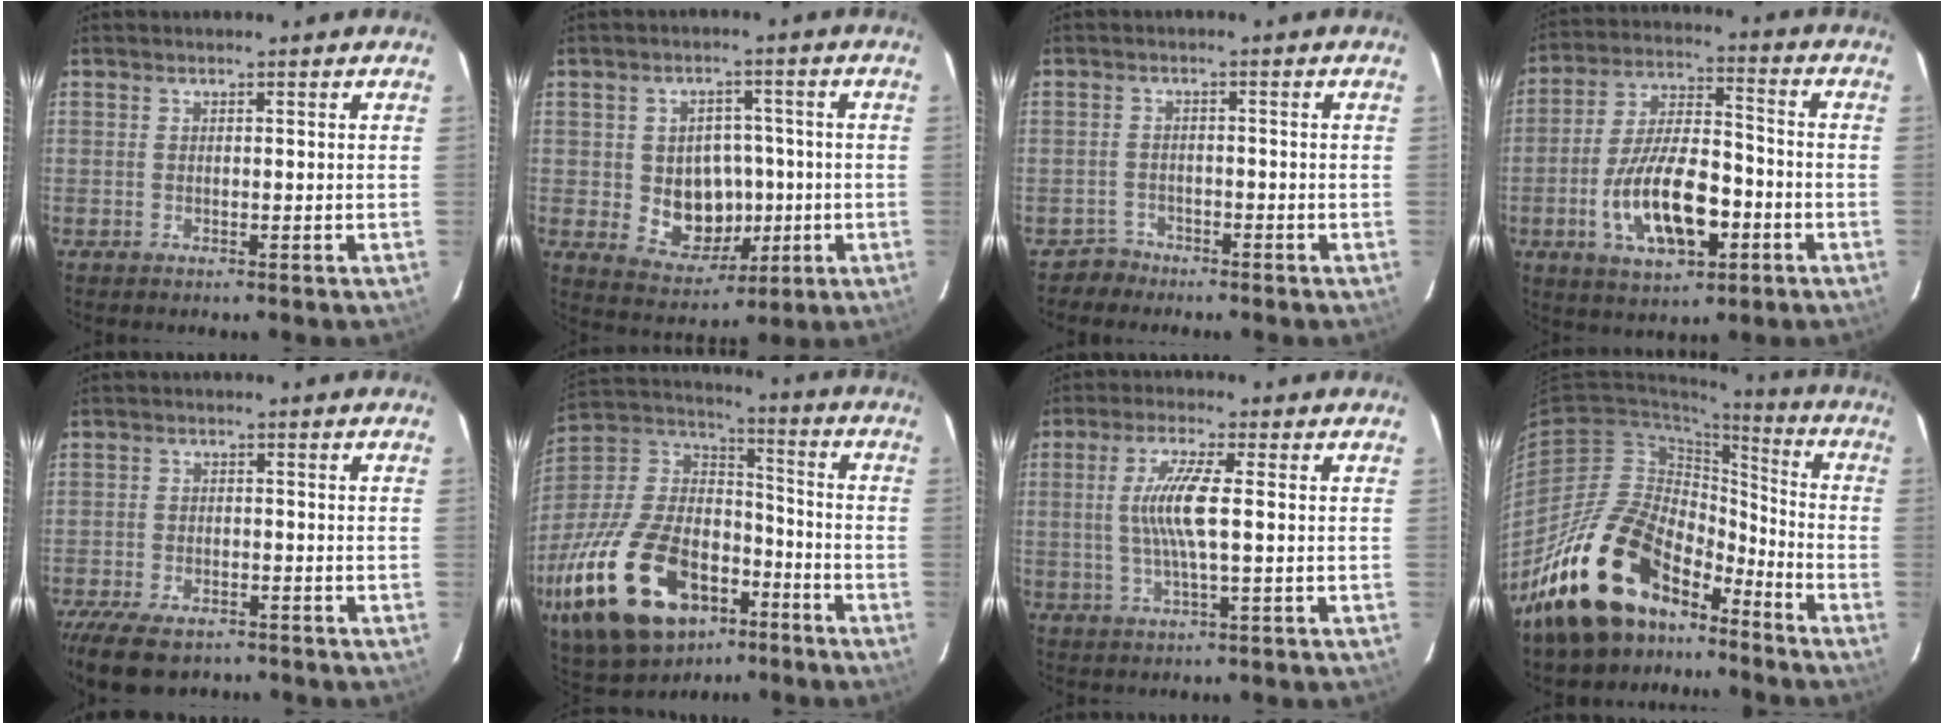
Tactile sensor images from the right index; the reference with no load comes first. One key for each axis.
{"total": 9.5, "fx": -1.1, "fy": 8.2, "fz": 4.6, "tx": -0.096, "ty": 0.005, "tz": 0.004}
{"total": 2.6, "fx": -2.0, "fy": 1.5, "fz": -0.7, "tx": 0.010, "ty": 0.013, "tz": -0.036}
{"total": 15.5, "fx": -5.2, "fy": 6.8, "fz": 12.9, "tx": -0.255, "ty": 0.002, "tz": -0.081}
{"total": 10.3, "fx": -7.7, "fy": 4.5, "fz": 5.0, "tx": -0.129, "ty": -0.024, "tz": -0.134}
{"total": 33.2, "fx": -17.5, "fy": 18.2, "fz": 21.6, "tx": -0.460, "ty": -0.012, "tz": -0.281}
{"total": 7.6, "fx": 0.3, "fy": 0.5, "fz": 7.5, "tx": -0.149, "ty": 0.000, "tz": 0.007}
{"total": 21.3, "fx": -15.7, "fy": 10.0, "fz": 10.3, "tx": -0.193, "ty": 0.015, "tz": -0.261}